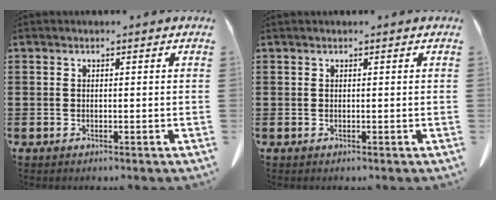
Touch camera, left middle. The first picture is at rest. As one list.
[{"total": 0.0}]